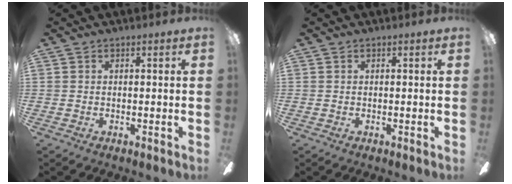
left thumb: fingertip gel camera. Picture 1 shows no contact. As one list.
[{"total": 0.0}]